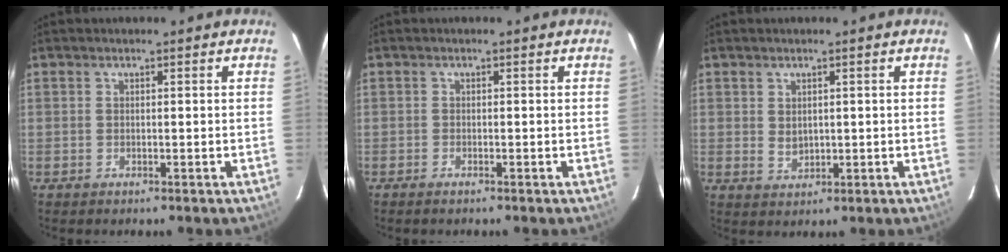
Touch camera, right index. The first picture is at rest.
{"total": 0.9, "force": [-0.7, 0.2, 0.4], "torque": [-0.009, -0.002, -0.016]}
{"total": 2.4, "force": [0.6, 1.8, 1.4], "torque": [-0.022, -0.001, 0.014]}